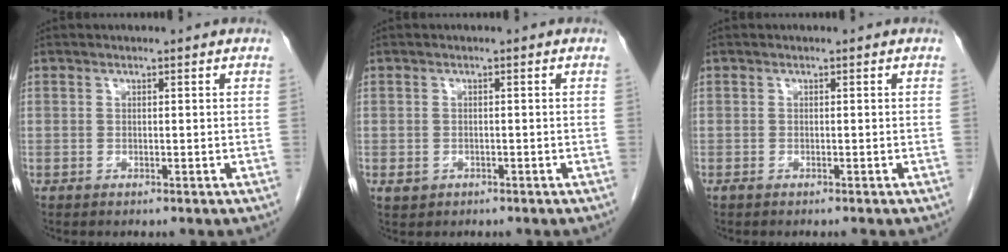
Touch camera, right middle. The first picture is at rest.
{"total": 1.6, "force": [-0.7, 1.3, 0.5], "torque": [-0.010, 0.003, -0.003]}
{"total": 0.6, "force": [-0.5, 0.0, 0.3], "torque": [-0.005, -0.001, -0.010]}